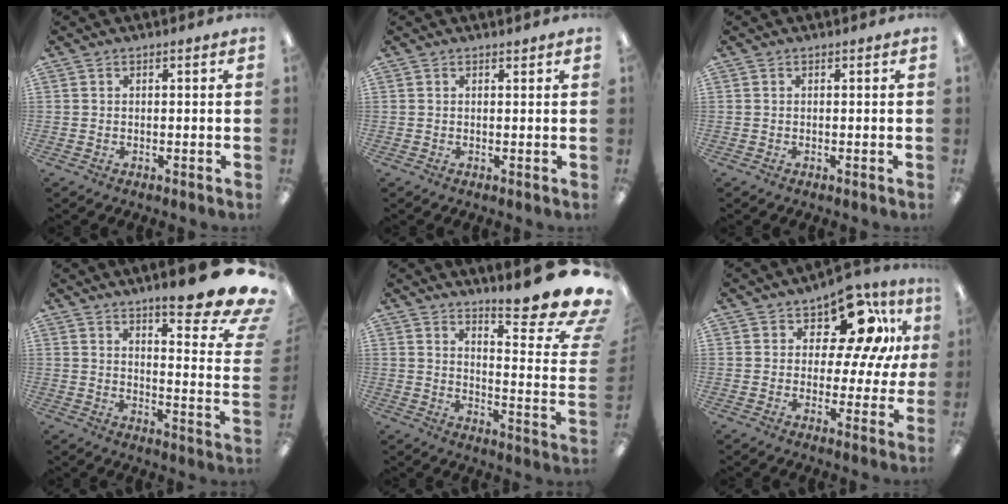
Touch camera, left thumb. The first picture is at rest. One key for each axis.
{"total": 0.6, "fx": 0.6, "fy": 0.1, "fz": 0.2, "tx": -0.004, "ty": 0.000, "tz": 0.011}
{"total": 0.0}
{"total": 12.8, "fx": 9.9, "fy": 1.9, "fz": 7.9, "tx": -0.098, "ty": -0.085, "tz": 0.159}
{"total": 14.1, "fx": 11.4, "fy": 2.0, "fz": 8.1, "tx": -0.095, "ty": -0.118, "tz": 0.178}
{"total": 13.7, "fx": 7.6, "fy": 6.2, "fz": 9.5, "tx": -0.152, "ty": -0.042, "tz": 0.130}